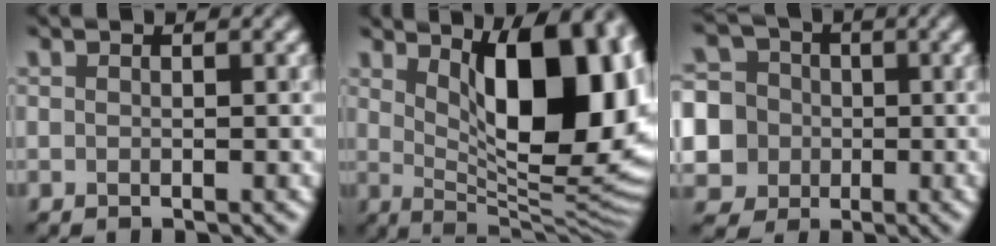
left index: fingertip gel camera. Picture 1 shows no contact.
{"total": 14.1, "force": [4.1, 5.9, 12.2], "torque": [-0.131, 0.002, 0.061]}
{"total": 8.6, "force": [-1.0, 8.3, 2.4], "torque": [-0.077, 0.015, -0.046]}